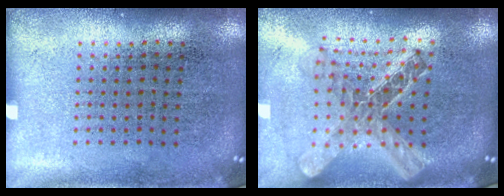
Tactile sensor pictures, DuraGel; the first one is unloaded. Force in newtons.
{"total": 2.2, "press": 1.8, "slide": 1.3}